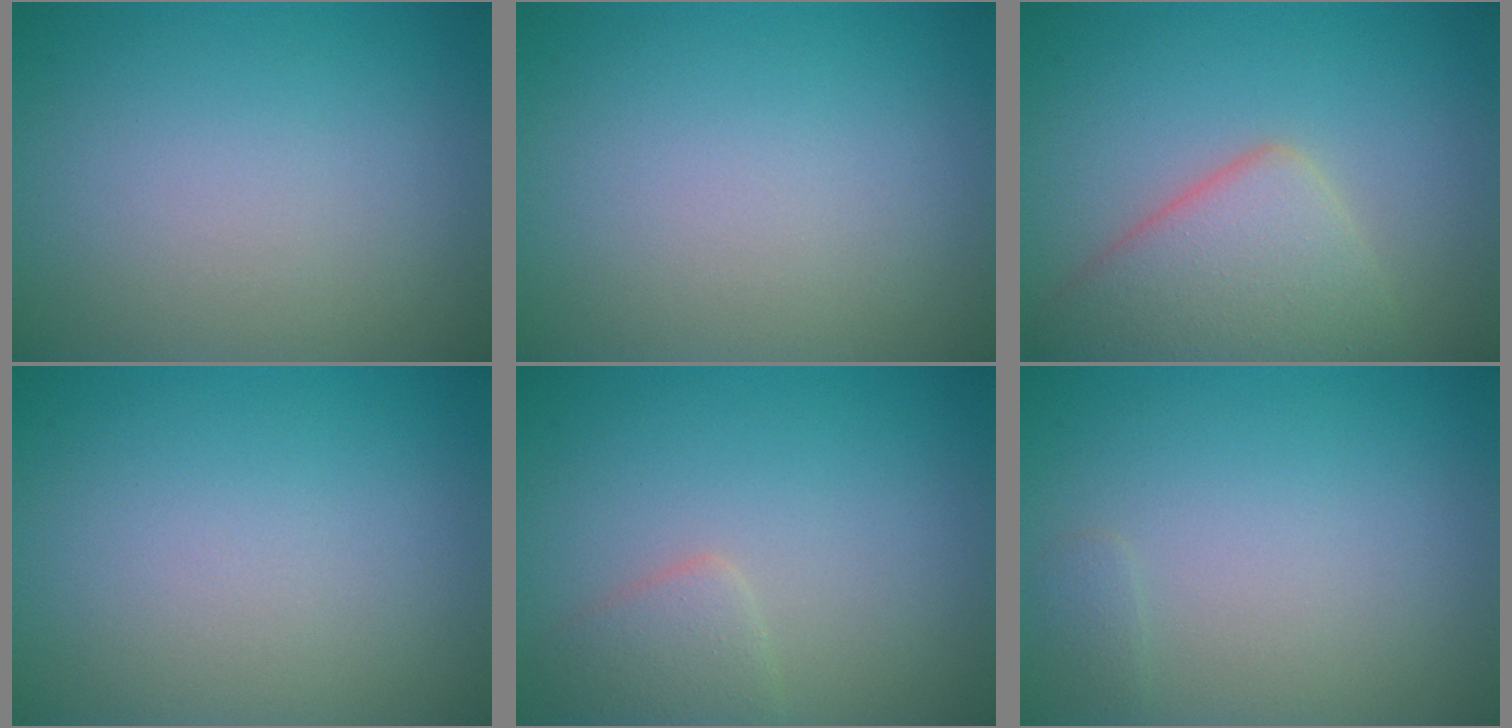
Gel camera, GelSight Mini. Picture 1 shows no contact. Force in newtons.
{"total": 0.0}
{"total": 5.6, "press": 5.6, "slide": 0.4}
{"total": 0.0}
{"total": 1.9, "press": 1.9, "slide": 0.0}
{"total": 0.7, "press": 0.7, "slide": 0.0}